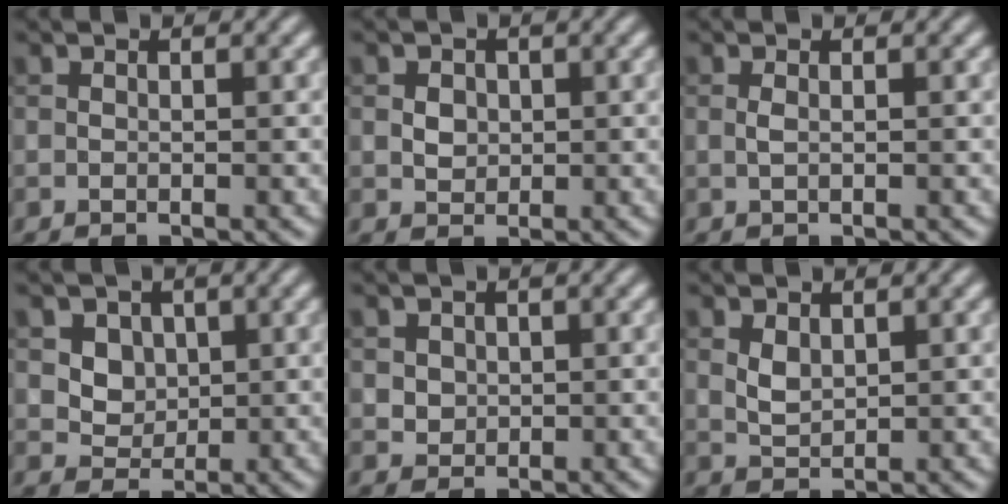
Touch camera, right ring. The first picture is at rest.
{"total": 1.7, "force": [0.2, 1.4, 0.9], "torque": [-0.015, 0.001, 0.002]}
{"total": 0.6, "force": [0.1, 0.1, 0.6], "torque": [-0.014, 0.001, 0.002]}
{"total": 3.8, "force": [1.4, 3.0, 1.8], "torque": [-0.039, -0.006, 0.037]}
{"total": 1.7, "force": [0.5, 1.5, 0.6], "torque": [-0.013, -0.001, 0.021]}
{"total": 1.6, "force": [0.8, 1.0, 1.0], "torque": [-0.025, -0.002, 0.020]}